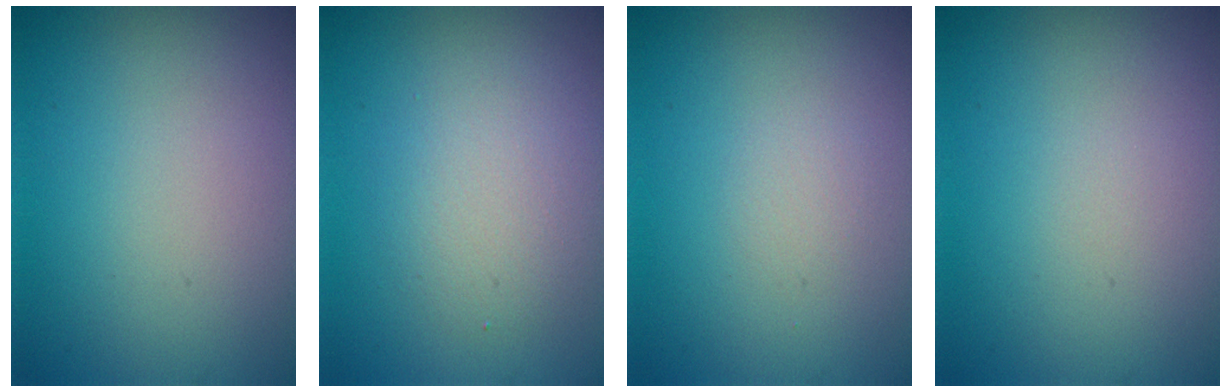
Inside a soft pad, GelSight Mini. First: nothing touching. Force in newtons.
{"total": 3.3, "press": 3.3, "slide": 0.4}
{"total": 0.6, "press": 0.6, "slide": 0.0}
{"total": 0.0}